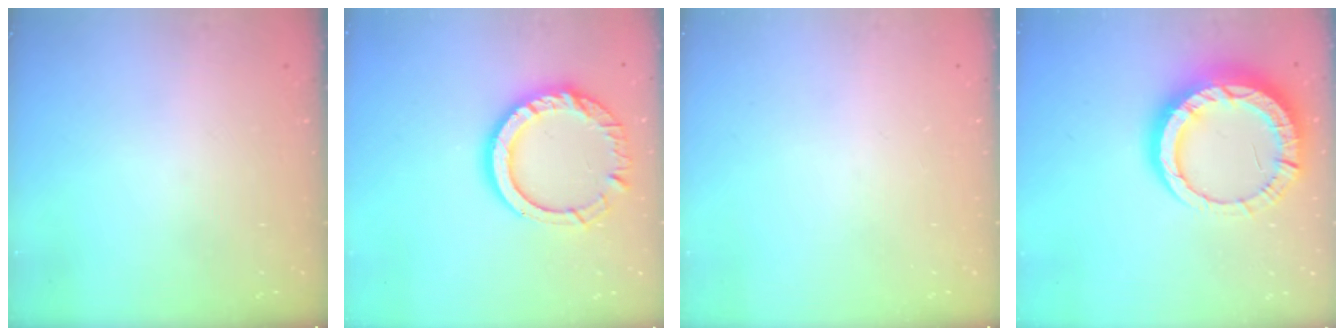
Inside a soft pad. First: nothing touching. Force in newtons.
{"total": 15.6, "press": 15.5, "slide": 1.4}
{"total": 0.0}
{"total": 15.9, "press": 15.9, "slide": 1.5}